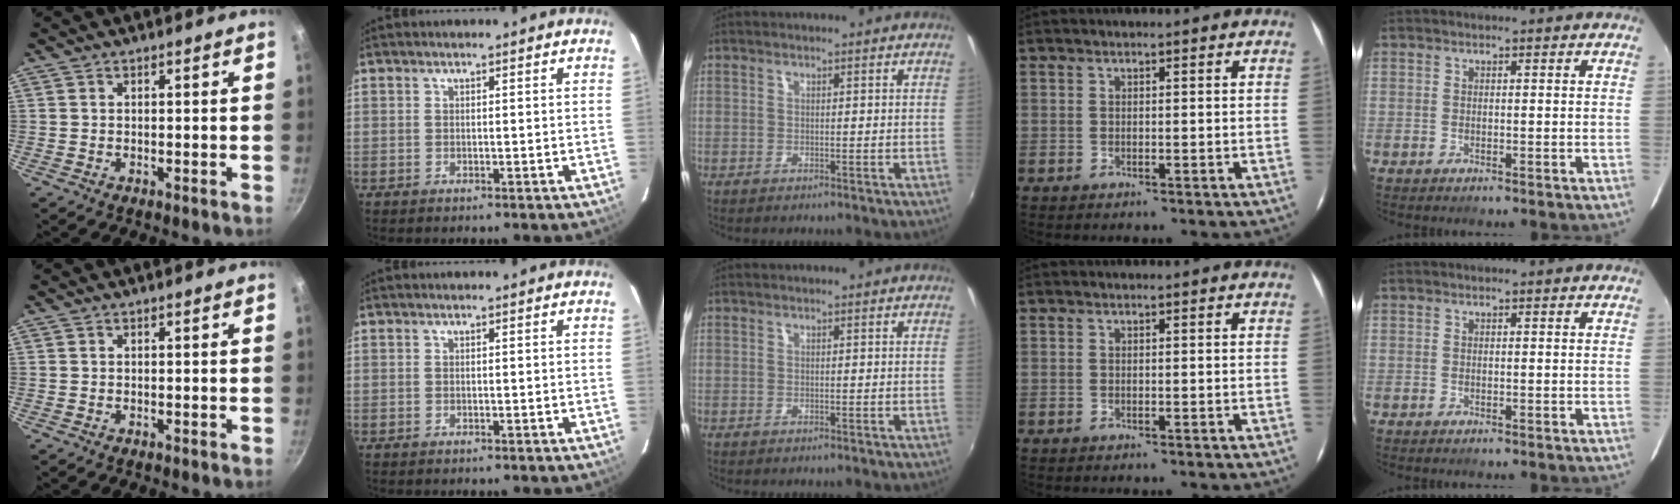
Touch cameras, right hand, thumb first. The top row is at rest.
{}